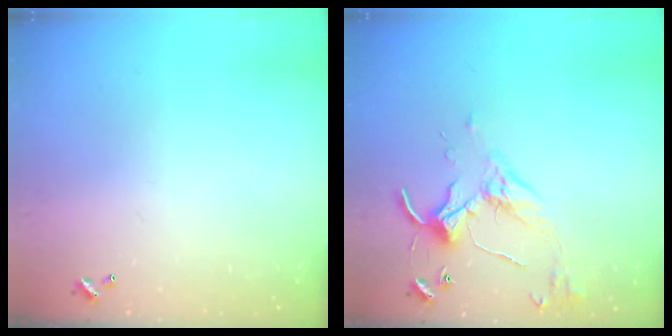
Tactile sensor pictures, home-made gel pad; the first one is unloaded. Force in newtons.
{"total": 3.9, "press": 3.9, "slide": 0.4}